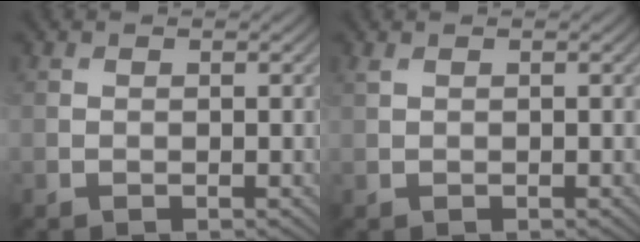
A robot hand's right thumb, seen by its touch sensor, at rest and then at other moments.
{"total": 0.6, "force": [0.4, 0.1, 0.4], "torque": [-0.012, 0.004, 0.009]}